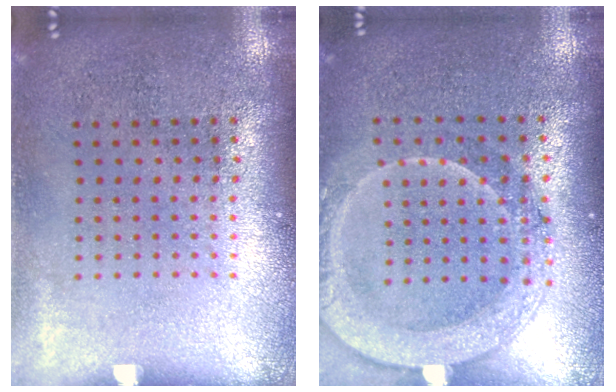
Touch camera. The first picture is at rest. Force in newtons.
{"total": 2.0, "press": 1.8, "slide": 0.9}